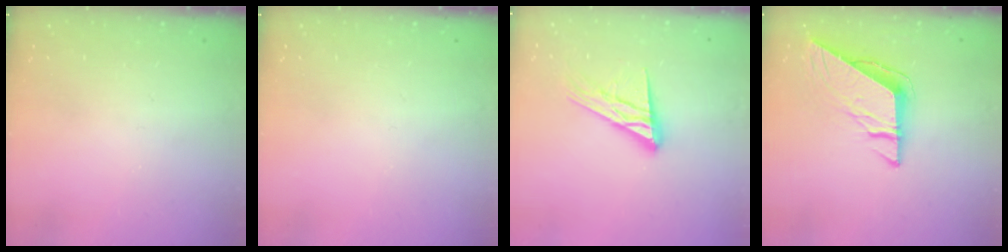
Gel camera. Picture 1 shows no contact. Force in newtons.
{"total": 0.0}
{"total": 14.6, "press": 14.5, "slide": 1.1}
{"total": 8.6, "press": 8.5, "slide": 0.9}